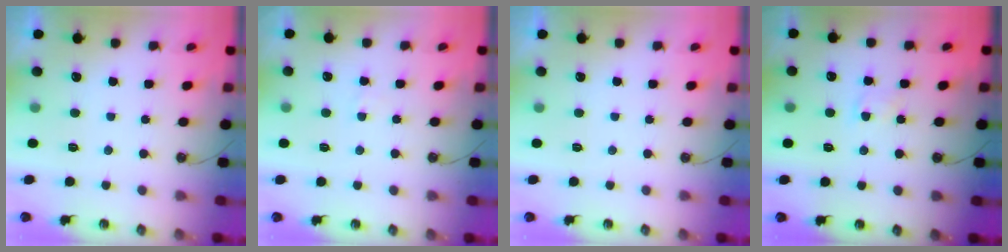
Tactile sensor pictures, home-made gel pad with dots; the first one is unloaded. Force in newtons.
{"total": 3.1, "press": 3.1, "slide": 0.4}
{"total": 0.0}
{"total": 3.9, "press": 3.8, "slide": 0.5}